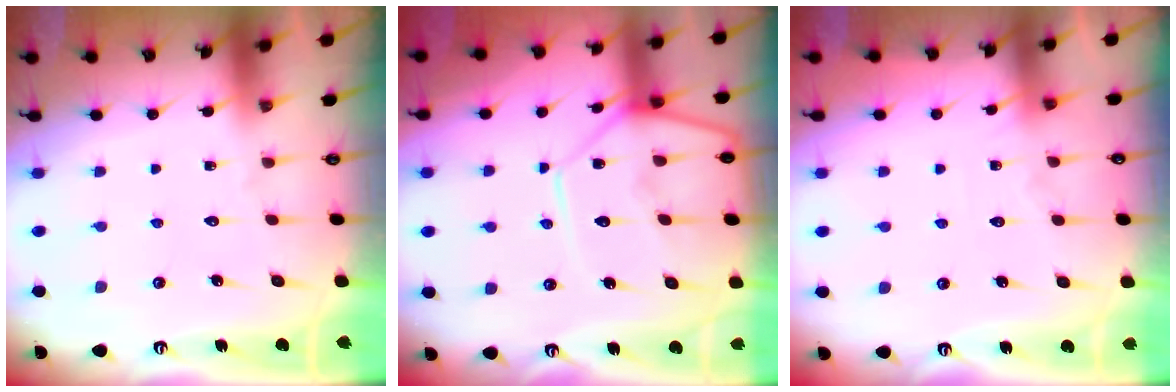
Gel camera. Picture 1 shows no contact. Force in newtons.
{"total": 11.4, "press": 11.4, "slide": 1.1}
{"total": 2.8, "press": 2.8, "slide": 0.4}